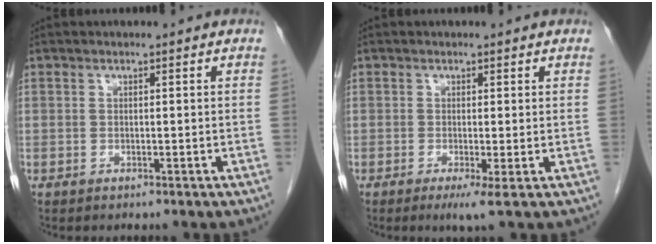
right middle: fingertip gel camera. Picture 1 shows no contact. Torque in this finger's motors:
{"motor_torque": [0.41, -0.20, 0.20, 0.04]}